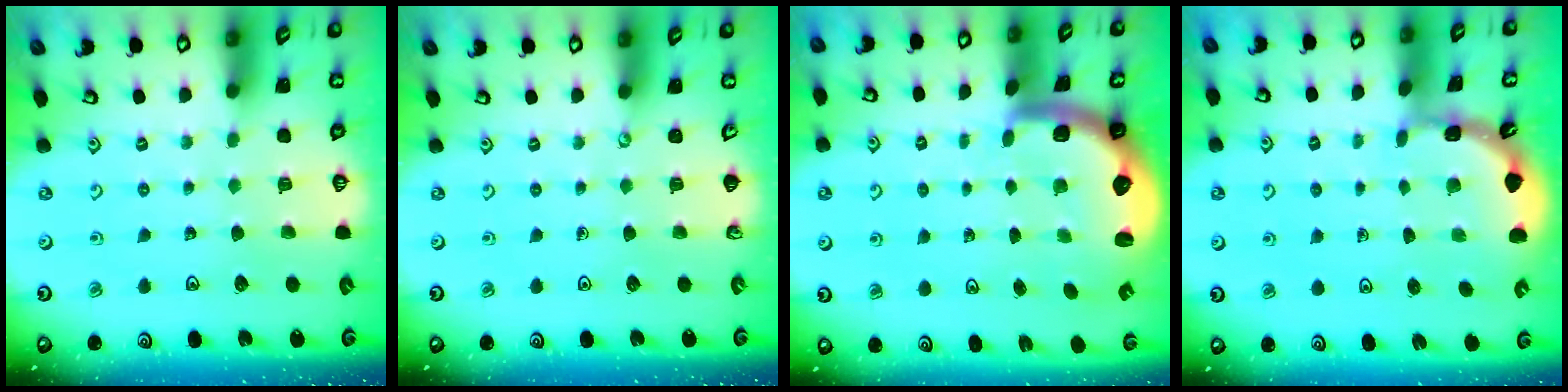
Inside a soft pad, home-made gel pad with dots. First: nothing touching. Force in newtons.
{"total": 0.0}
{"total": 2.9, "press": 2.6, "slide": 1.4}
{"total": 1.8, "press": 1.8, "slide": 0.1}